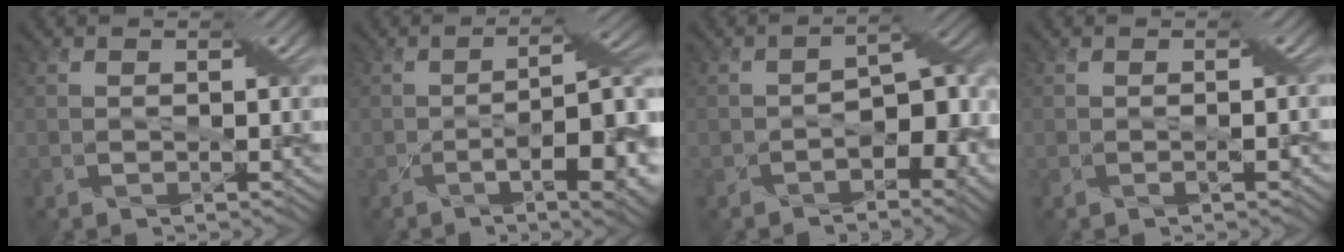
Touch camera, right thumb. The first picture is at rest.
{"total": 13.0, "force": [-4.3, 4.2, 11.5], "torque": [-0.153, -0.010, -0.053]}
{"total": 8.7, "force": [-3.0, 4.6, 6.7], "torque": [-0.073, -0.012, -0.040]}
{"total": 0.7, "force": [-0.3, -0.1, 0.6], "torque": [-0.011, 0.003, -0.006]}